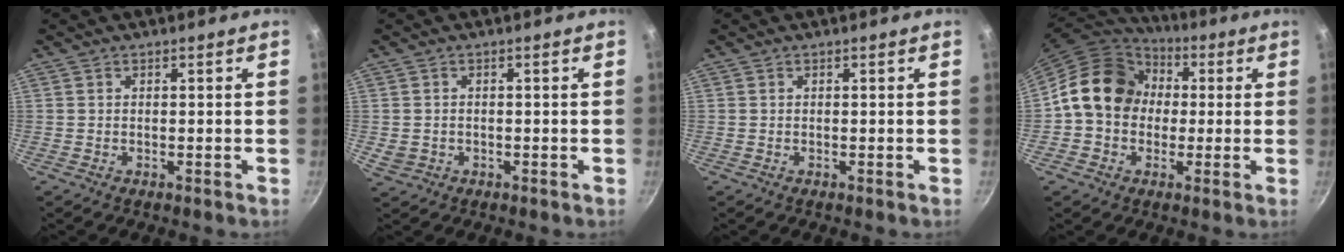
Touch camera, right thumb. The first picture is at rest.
{"total": 2.5, "force": [-0.4, 2.3, 1.1], "torque": [-0.020, 0.002, 0.001]}
{"total": 0.0}
{"total": 15.2, "force": [1.3, 12.6, 8.4], "torque": [-0.103, 0.031, 0.007]}